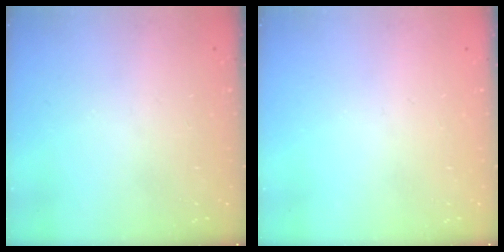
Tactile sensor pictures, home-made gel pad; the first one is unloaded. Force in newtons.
{"total": 0.0}